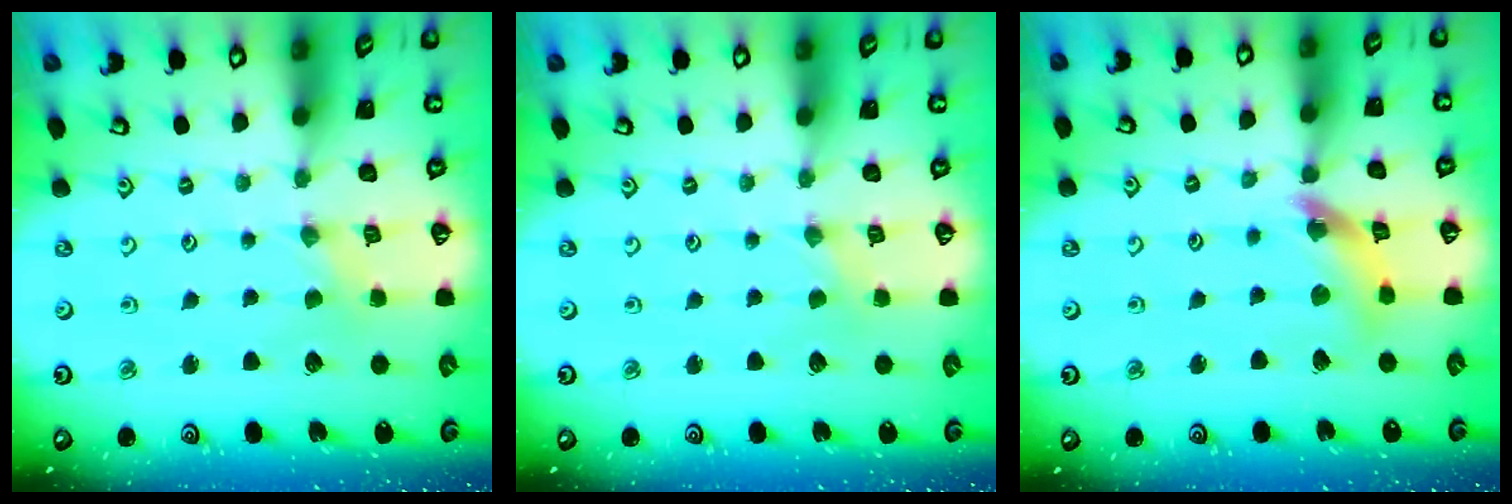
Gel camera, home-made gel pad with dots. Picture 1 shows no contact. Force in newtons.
{"total": 0.0}
{"total": 11.3, "press": 11.2, "slide": 1.2}